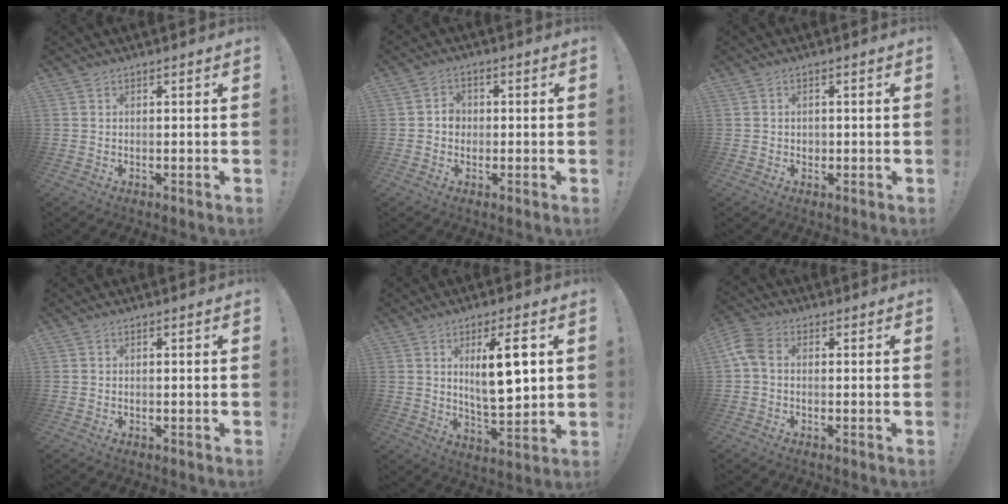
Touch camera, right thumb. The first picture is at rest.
{"total": 4.0, "force": [-0.6, 3.5, 1.8], "torque": [-0.027, 0.007, -0.013]}
{"total": 1.0, "force": [0.2, 0.9, 0.3], "torque": [0.003, -0.001, 0.000]}
{"total": 0.0}
{"total": 12.4, "force": [3.3, 3.6, 11.4], "torque": [-0.169, -0.013, 0.049]}
{"total": 5.8, "force": [0.3, 3.7, 4.4], "torque": [-0.104, 0.006, 0.008]}